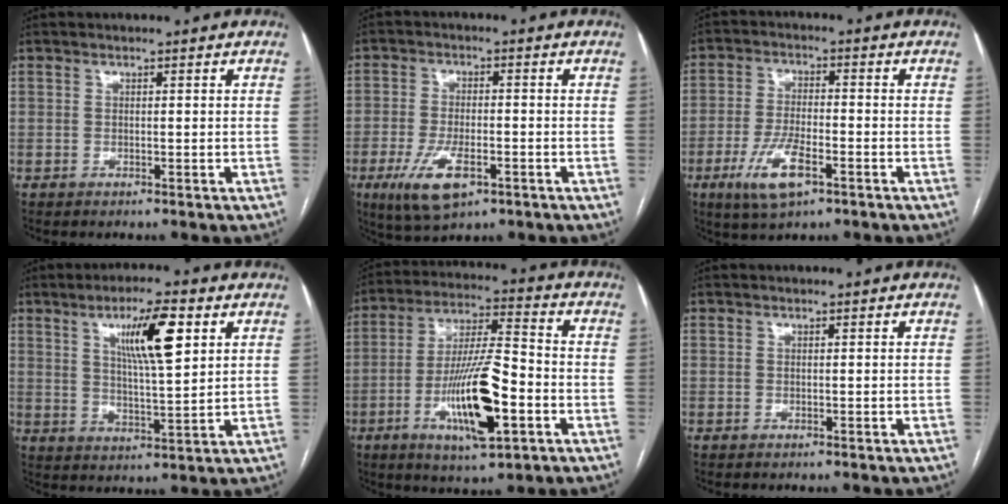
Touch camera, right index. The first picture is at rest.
{"total": 8.6, "force": [-4.0, 3.4, 6.8], "torque": [-0.136, -0.012, -0.063]}
{"total": 8.4, "force": [-4.1, 2.6, 6.8], "torque": [-0.140, -0.010, -0.072]}
{"total": 10.2, "force": [4.3, 1.3, 9.2], "torque": [-0.157, 0.003, 0.072]}
{"total": 15.0, "force": [-5.0, 2.7, 13.9], "torque": [-0.261, -0.006, -0.083]}
{"total": 0.0}